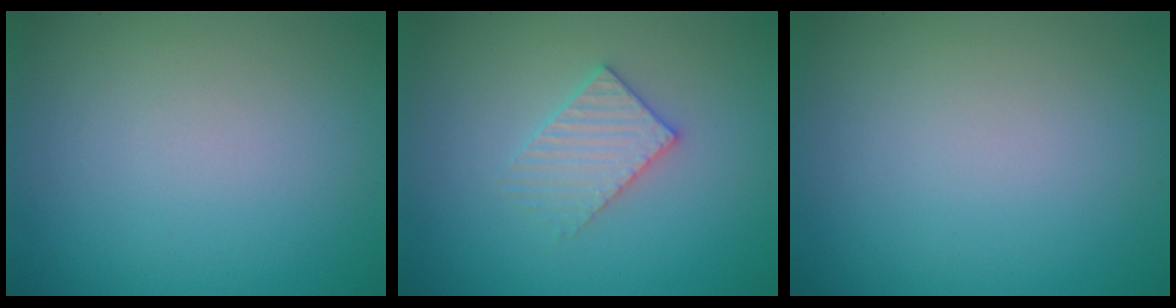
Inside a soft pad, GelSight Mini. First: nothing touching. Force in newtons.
{"total": 2.7, "press": 2.7, "slide": 0.5}
{"total": 0.0}